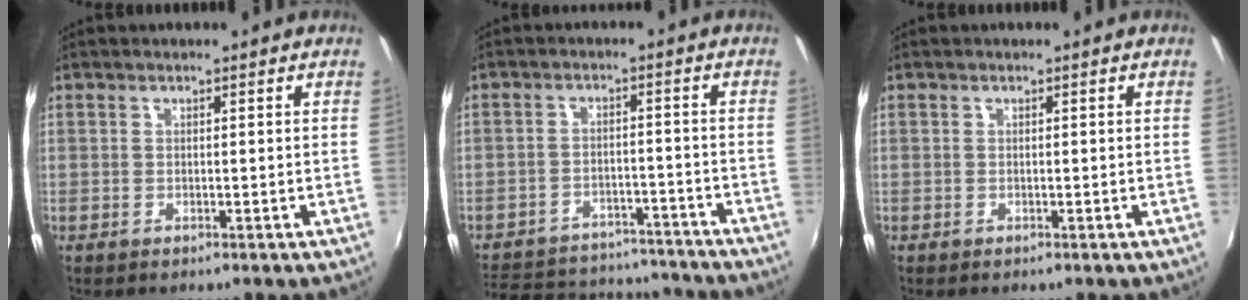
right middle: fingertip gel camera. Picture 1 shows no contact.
{"total": 19.6, "force": [-16.3, 8.3, 6.9], "torque": [-0.160, 0.028, -0.204]}
{"total": 0.0}